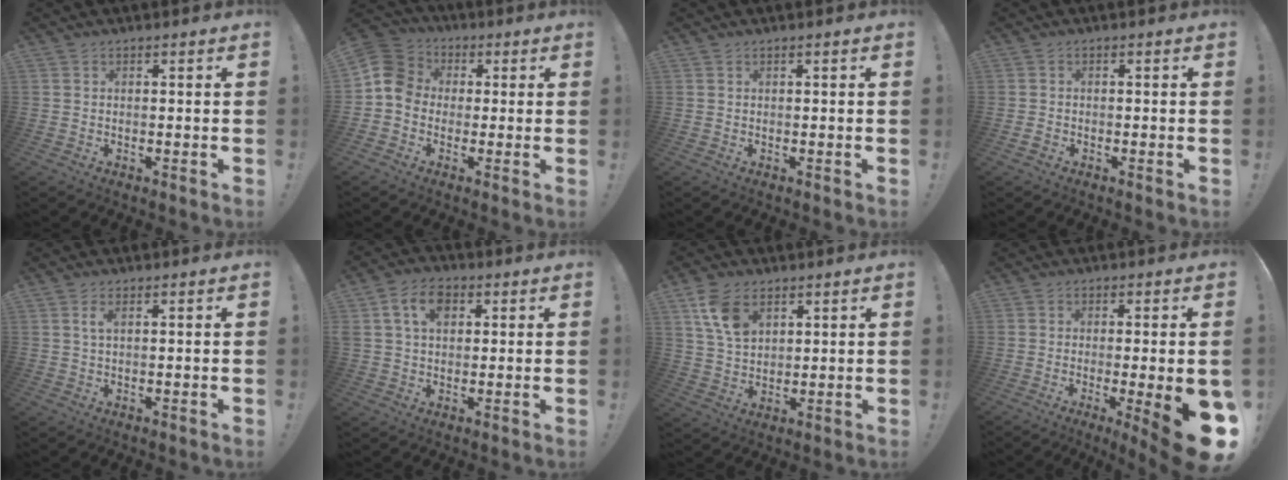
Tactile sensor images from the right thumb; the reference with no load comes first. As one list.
[{"total": 9.7, "force": [-0.3, 8.6, 4.4], "torque": [-0.078, 0.019, -0.001]}, {"total": 0.0}, {"total": 1.4, "force": [-1.1, 0.6, 0.6], "torque": [-0.012, 0.004, -0.018]}, {"total": 2.0, "force": [0.8, 0.6, 1.8], "torque": [-0.033, 0.001, 0.012]}, {"total": 8.9, "force": [2.9, 6.1, 5.7], "torque": [-0.101, 0.006, 0.054]}, {"total": 9.8, "force": [5.1, 6.1, 5.8], "torque": [-0.112, -0.010, 0.098]}, {"total": 13.5, "force": [-3.1, 1.8, 13.0], "torque": [-0.158, -0.002, -0.031]}]